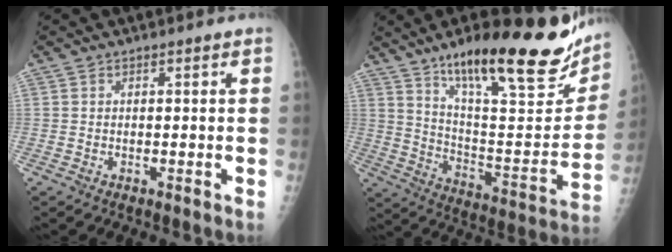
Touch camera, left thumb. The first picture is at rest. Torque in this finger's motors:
{"motor_torque": [0.63, 0.06, 1.43, -1.34, 0.22]}